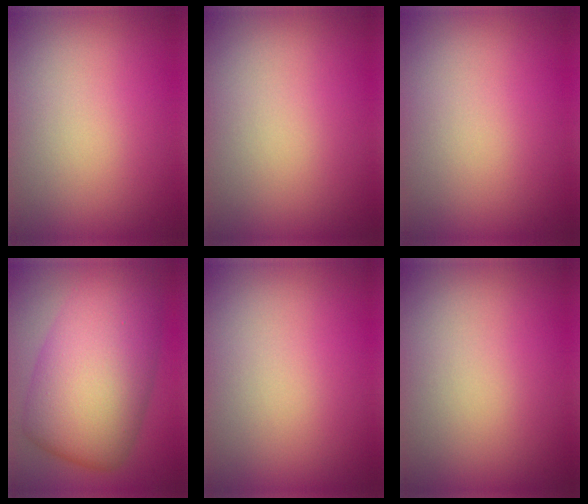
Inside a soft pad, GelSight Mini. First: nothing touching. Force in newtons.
{"total": 0.0}
{"total": 0.0}
{"total": 11.7, "press": 11.7, "slide": 0.1}
{"total": 0.0}
{"total": 0.0}